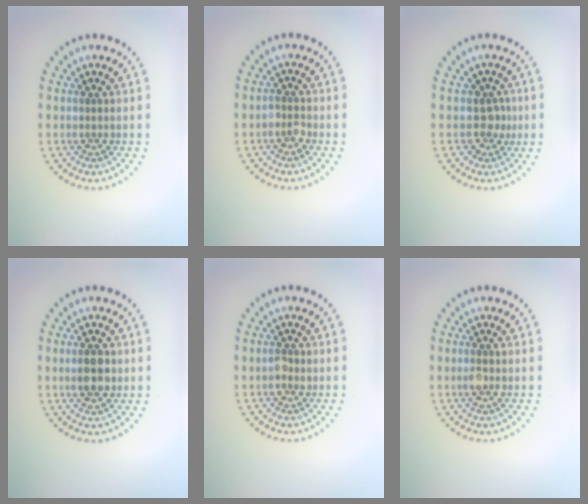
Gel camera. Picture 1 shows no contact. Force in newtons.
{"total": 1.2, "press": 1.1, "slide": 0.4}
{"total": 1.9, "press": 1.4, "slide": 1.2}
{"total": 2.7, "press": 2.7, "slide": 0.3}
{"total": 1.1, "press": 1.1, "slide": 0.0}
{"total": 1.0, "press": 0.9, "slide": 0.5}